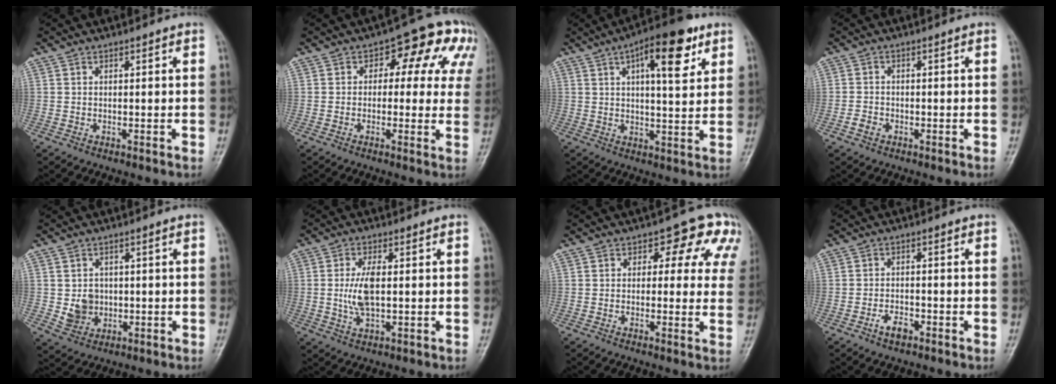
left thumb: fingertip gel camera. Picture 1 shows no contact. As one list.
[{"total": 11.5, "force": [3.7, 7.1, 8.2], "torque": [-0.037, 0.025, 0.036]}, {"total": 12.9, "force": [5.9, 4.5, 10.5], "torque": [-0.131, -0.013, 0.080]}, {"total": 2.3, "force": [-1.2, 1.8, 0.8], "torque": [-0.013, 0.010, -0.022]}, {"total": 4.9, "force": [-0.1, 4.4, 2.2], "torque": [-0.013, 0.002, 0.006]}, {"total": 6.4, "force": [0.1, 2.9, 5.7], "torque": [-0.122, 0.000, 0.001]}, {"total": 9.5, "force": [4.1, 6.0, 6.2], "torque": [-0.011, -0.001, 0.036]}, {"total": 3.2, "force": [-2.0, 1.7, 1.8], "torque": [-0.029, 0.013, -0.034]}]